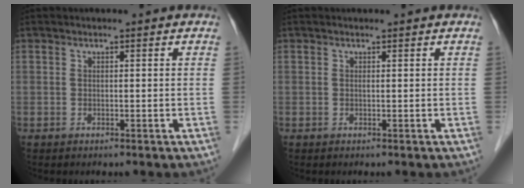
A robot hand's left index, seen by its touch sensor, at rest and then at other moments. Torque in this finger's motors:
{"motor_torque": [0.11, 0.21, -0.02, -0.01]}